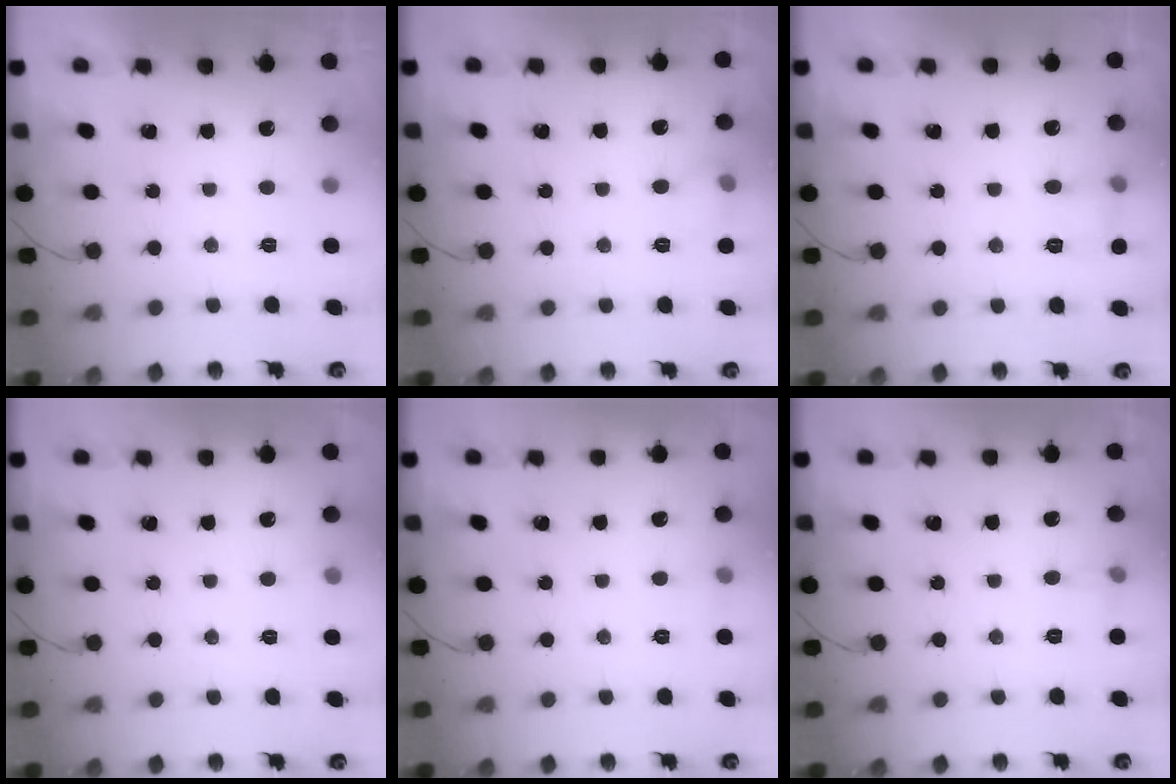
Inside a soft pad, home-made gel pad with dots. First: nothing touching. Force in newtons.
{"total": 6.9, "press": 6.7, "slide": 1.7}
{"total": 6.1, "press": 5.9, "slide": 1.3}
{"total": 4.6, "press": 4.4, "slide": 1.4}
{"total": 3.9, "press": 3.5, "slide": 1.6}
{"total": 4.4, "press": 4.2, "slide": 1.3}